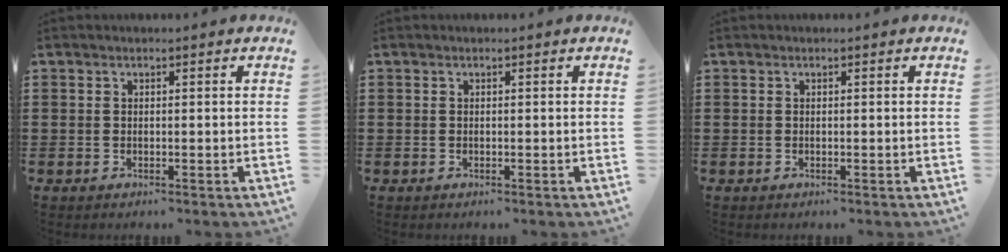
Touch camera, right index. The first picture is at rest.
{"total": 0.0}
{"total": 0.0}